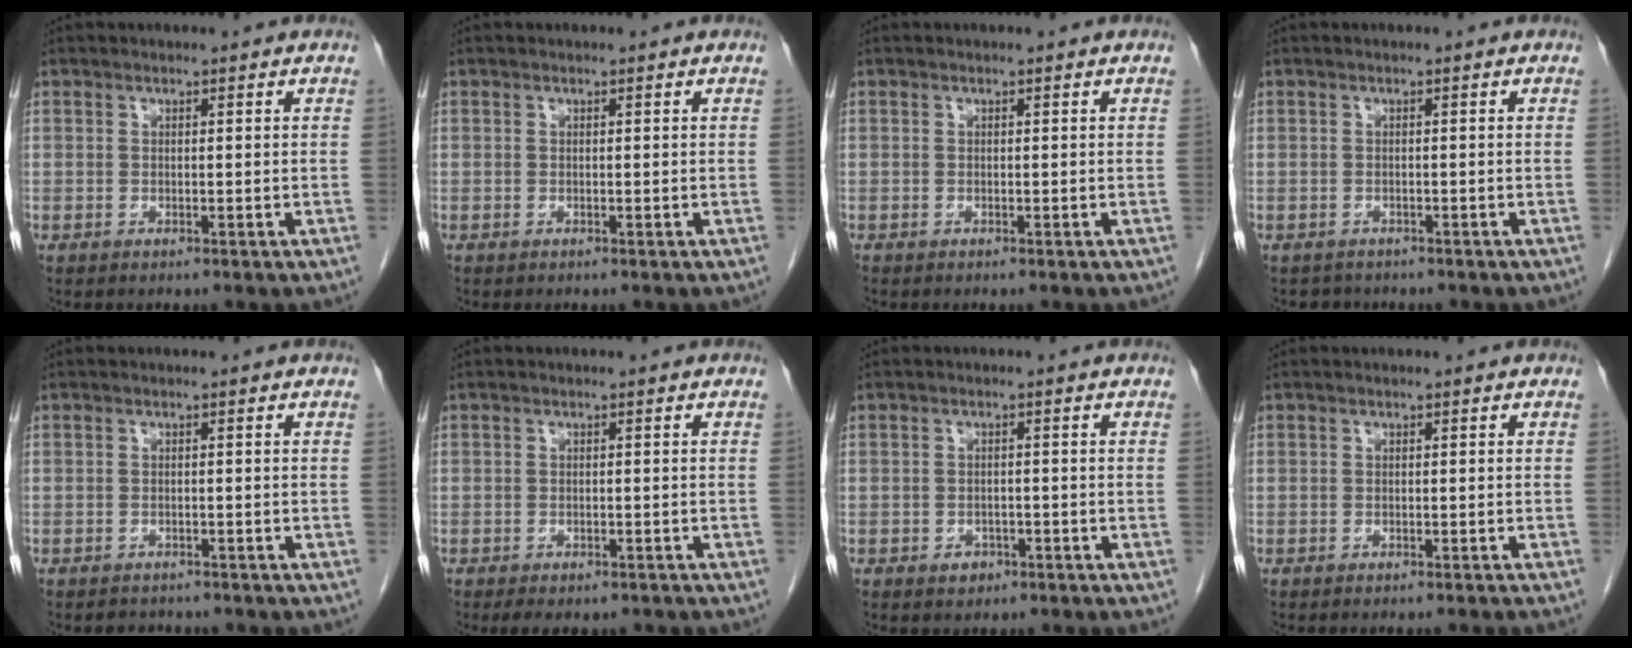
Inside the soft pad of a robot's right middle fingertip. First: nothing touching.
{"total": 0.0}
{"total": 0.0}
{"total": 1.7, "force": [-1.5, 0.8, -0.2], "torque": [-0.005, -0.001, -0.024]}
{"total": 1.7, "force": [-1.6, 0.6, -0.1], "torque": [-0.007, -0.005, -0.022]}
{"total": 4.9, "force": [-3.8, 2.3, 2.1], "torque": [-0.026, -0.003, -0.048]}
{"total": 2.1, "force": [-1.2, 1.5, 0.8], "torque": [-0.009, 0.005, -0.012]}
{"total": 2.8, "force": [-2.5, -0.3, 1.2], "torque": [-0.018, 0.001, -0.029]}